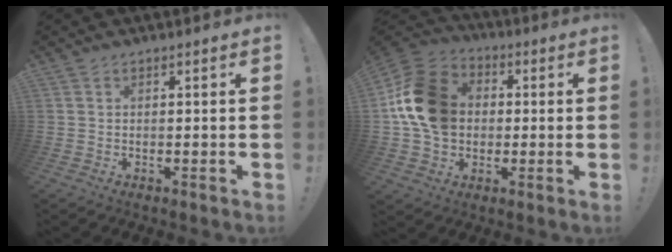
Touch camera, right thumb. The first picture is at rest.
{"total": 17.5, "force": [1.5, 14.1, 10.3], "torque": [-0.170, 0.016, 0.035]}